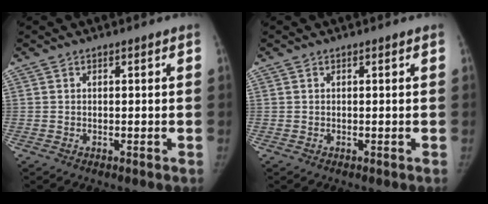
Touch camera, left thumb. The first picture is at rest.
{"total": 0.0}